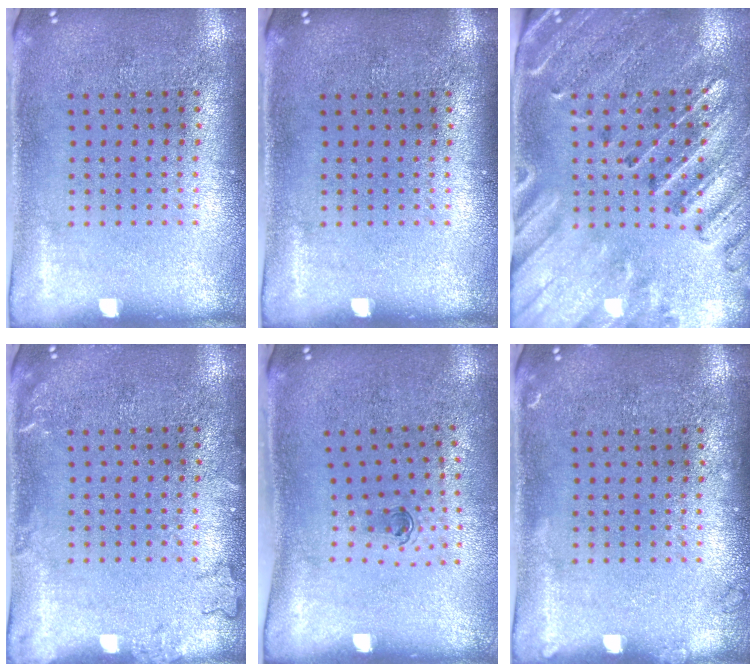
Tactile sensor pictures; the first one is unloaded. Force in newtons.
{"total": 0.0}
{"total": 2.8, "press": 2.6, "slide": 0.9}
{"total": 1.3, "press": 1.3, "slide": 0.3}
{"total": 0.6, "press": 0.3, "slide": 0.5}
{"total": 0.7, "press": 0.7, "slide": 0.1}